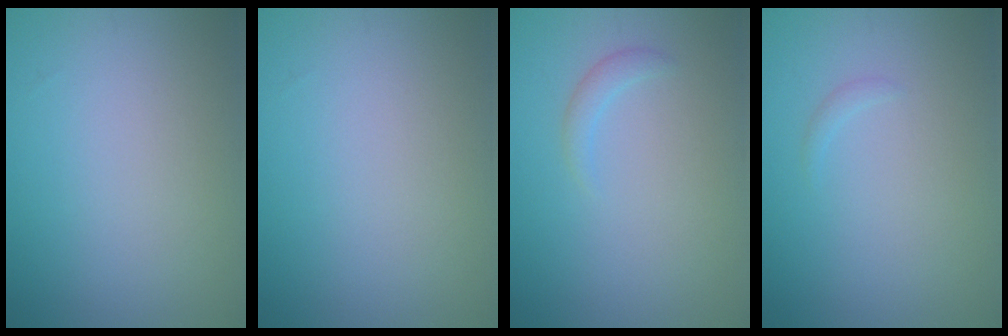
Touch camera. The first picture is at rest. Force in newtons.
{"total": 0.0}
{"total": 1.1, "press": 1.1, "slide": 0.1}
{"total": 0.5, "press": 0.5, "slide": 0.1}